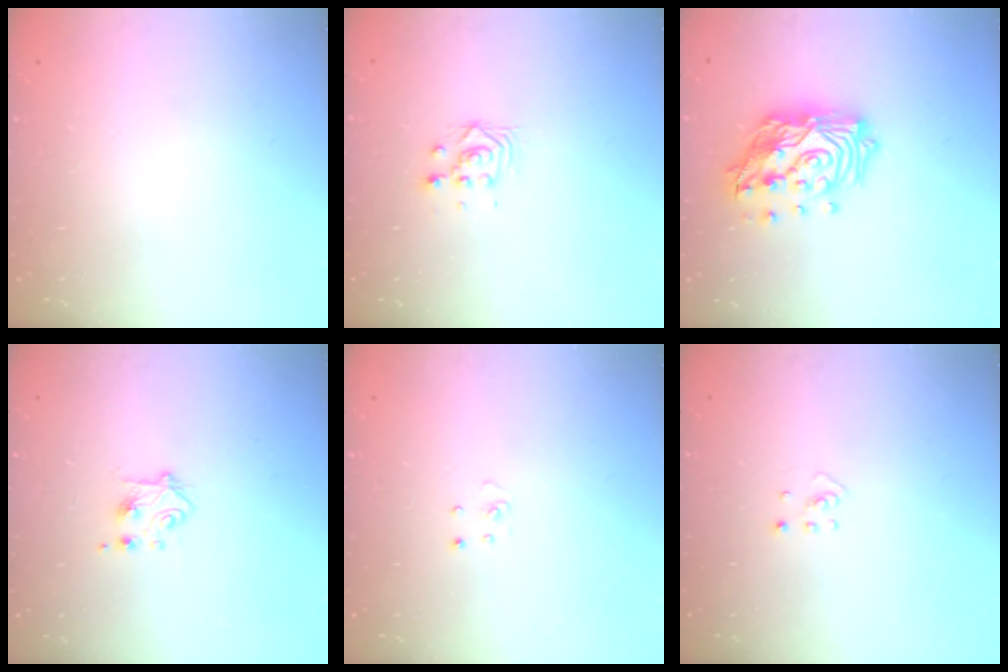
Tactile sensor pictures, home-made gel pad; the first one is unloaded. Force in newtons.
{"total": 3.7, "press": 3.7, "slide": 0.2}
{"total": 18.6, "press": 18.6, "slide": 1.4}
{"total": 4.9, "press": 4.9, "slide": 0.7}
{"total": 3.1, "press": 3.1, "slide": 0.2}
{"total": 2.5, "press": 2.4, "slide": 0.5}